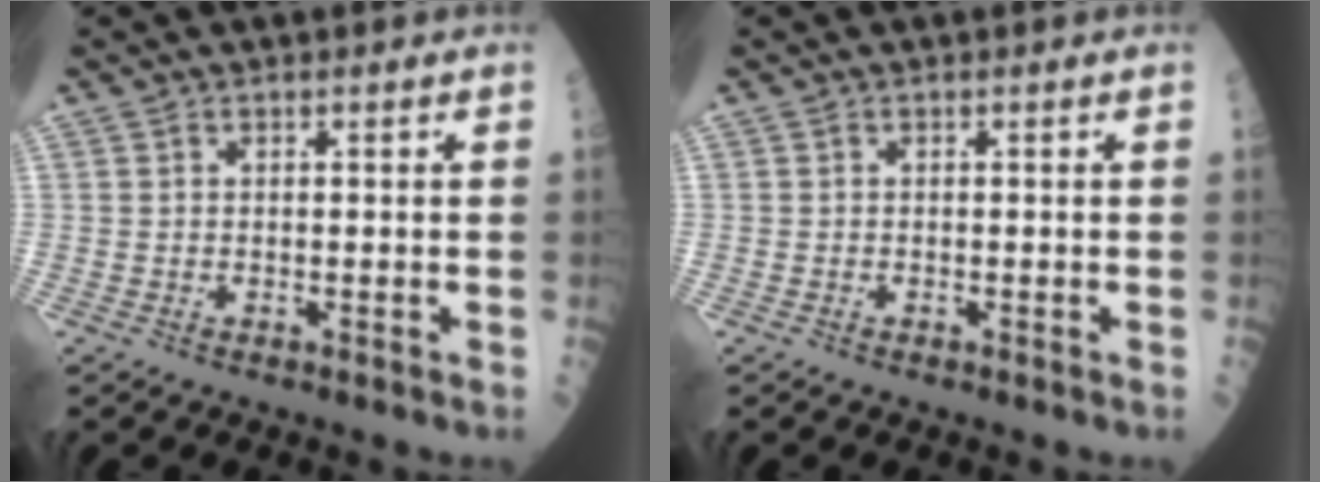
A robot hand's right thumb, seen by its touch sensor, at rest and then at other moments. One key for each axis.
{"total": 0.0}